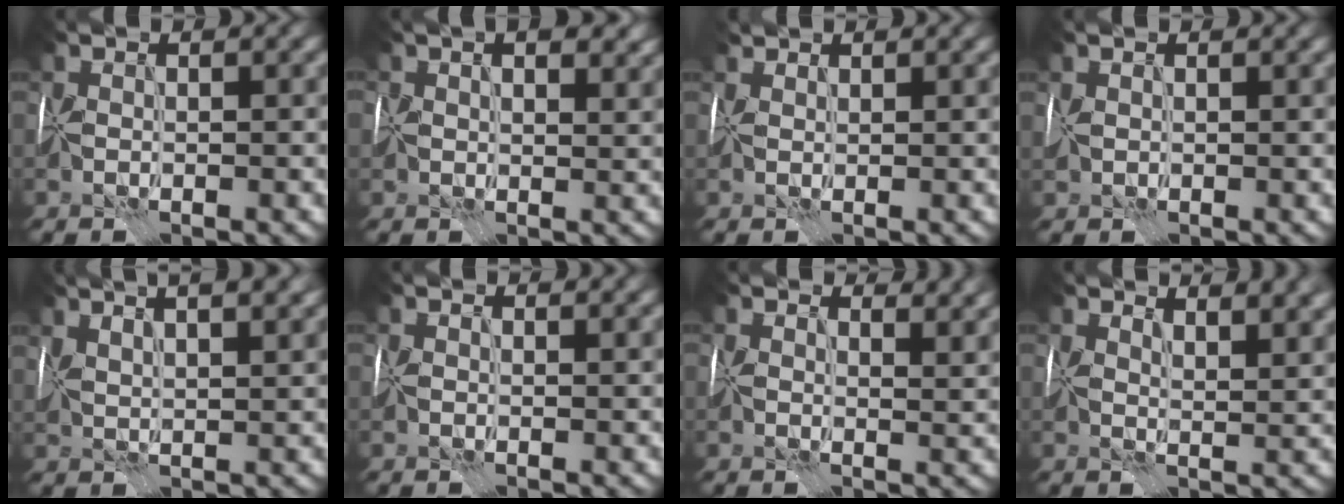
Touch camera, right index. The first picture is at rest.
{"total": 5.7, "force": [2.8, 3.4, 3.7], "torque": [-0.051, 0.001, 0.042]}
{"total": 1.7, "force": [1.6, 0.5, 0.5], "torque": [-0.016, 0.006, 0.026]}
{"total": 1.4, "force": [0.7, 0.9, 0.7], "torque": [-0.022, 0.004, 0.019]}
{"total": 10.1, "force": [6.0, 4.3, 6.9], "torque": [-0.099, 0.047, 0.071]}
{"total": 1.8, "force": [1.3, 0.9, 0.9], "torque": [-0.020, 0.001, 0.020]}
{"total": 5.1, "force": [4.0, 2.1, 2.5], "torque": [-0.036, 0.004, 0.046]}
{"total": 6.5, "force": [4.4, 2.5, 4.0], "torque": [-0.050, 0.008, 0.057]}